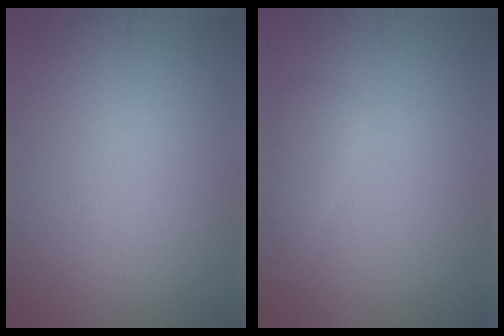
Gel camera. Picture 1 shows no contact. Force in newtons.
{"total": 1.4, "press": 1.4, "slide": 0.2}